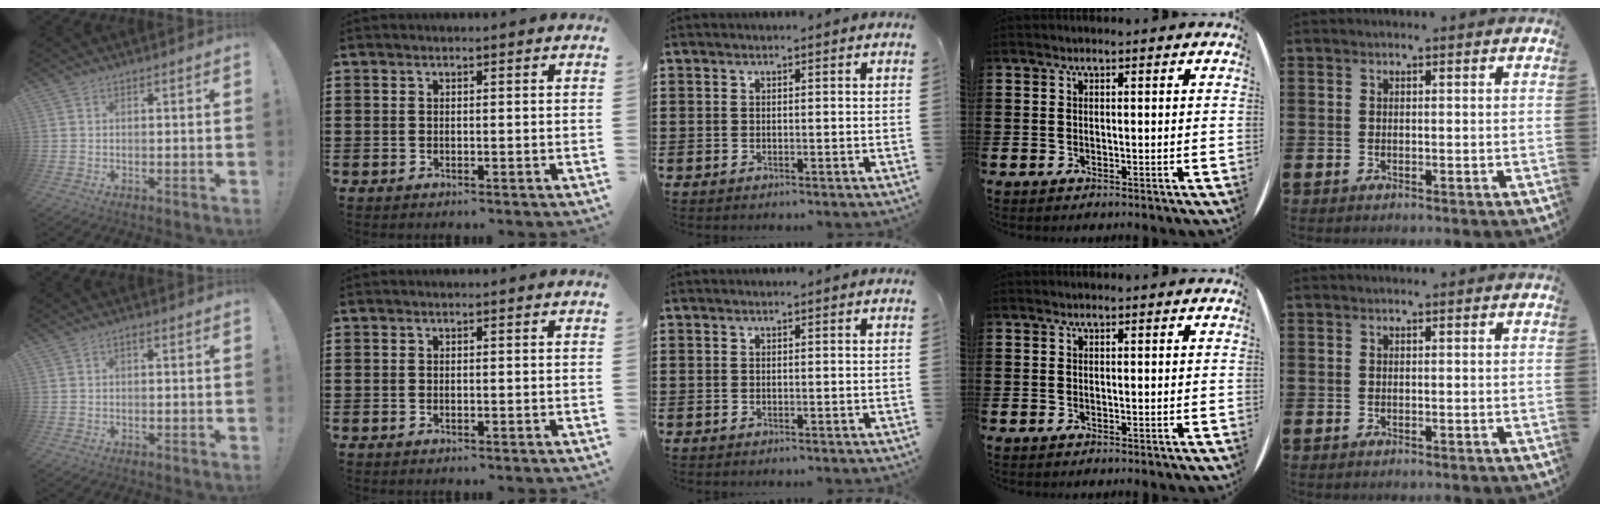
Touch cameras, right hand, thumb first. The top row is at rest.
{"thumb": {"total": 0.8, "force": [-0.5, 0.3, 0.5], "torque": [-0.010, 0.003, -0.009]}}